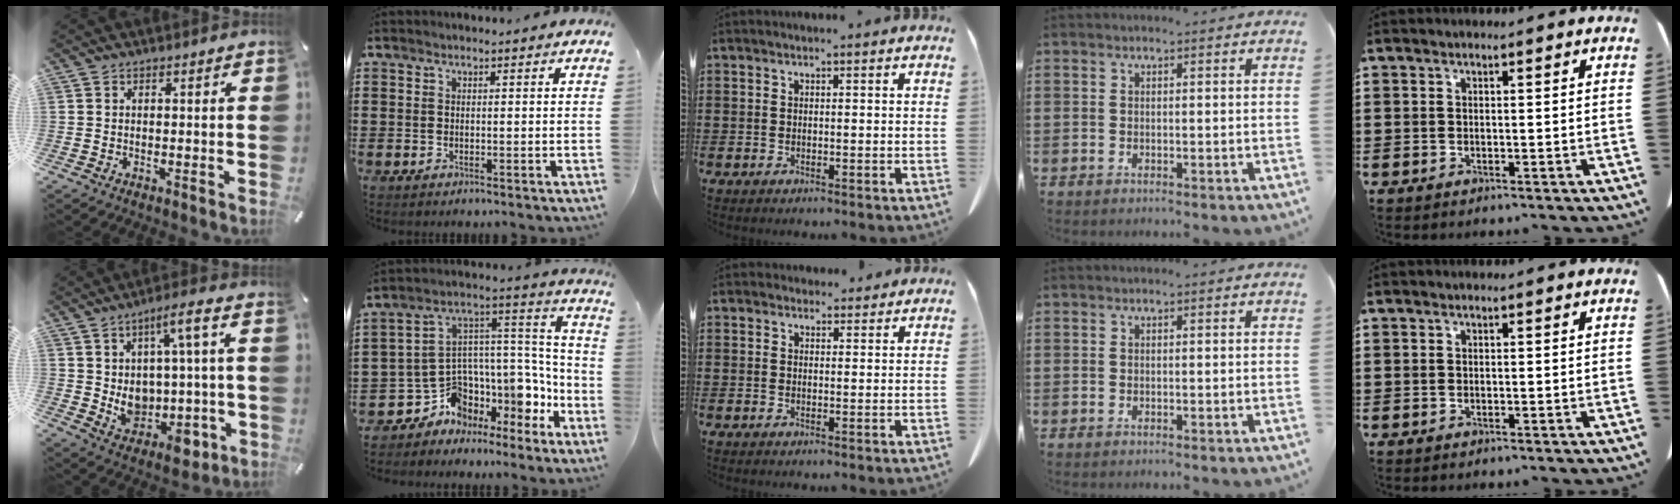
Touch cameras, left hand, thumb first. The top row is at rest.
{"thumb": {"total": 11.3, "force": [1.8, 6.7, 8.9], "torque": [-0.123, -0.011, 0.038]}, "index": {"total": 7.9, "force": [-5.3, 5.1, 2.9], "torque": [-0.063, -0.018, -0.095]}, "middle": {"total": 2.1, "force": [1.9, 0.9, 0.2], "torque": [-0.001, 0.000, 0.034]}}